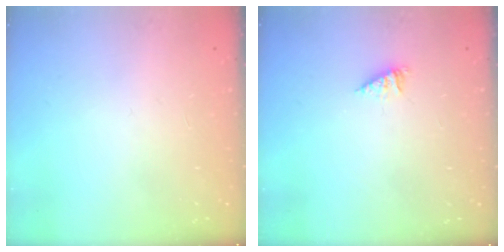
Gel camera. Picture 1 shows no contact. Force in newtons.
{"total": 1.4, "press": 1.4, "slide": 0.2}